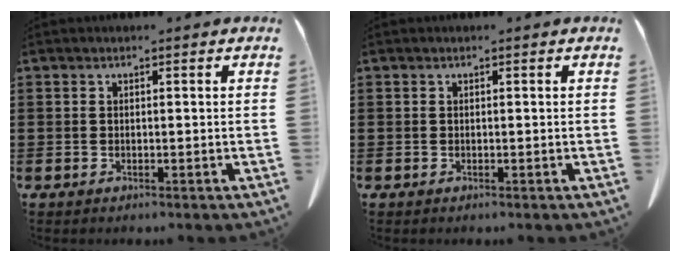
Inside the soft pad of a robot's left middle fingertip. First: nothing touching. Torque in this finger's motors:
{"motor_torque": [-0.02, 0.02, 0.00, 0.00]}